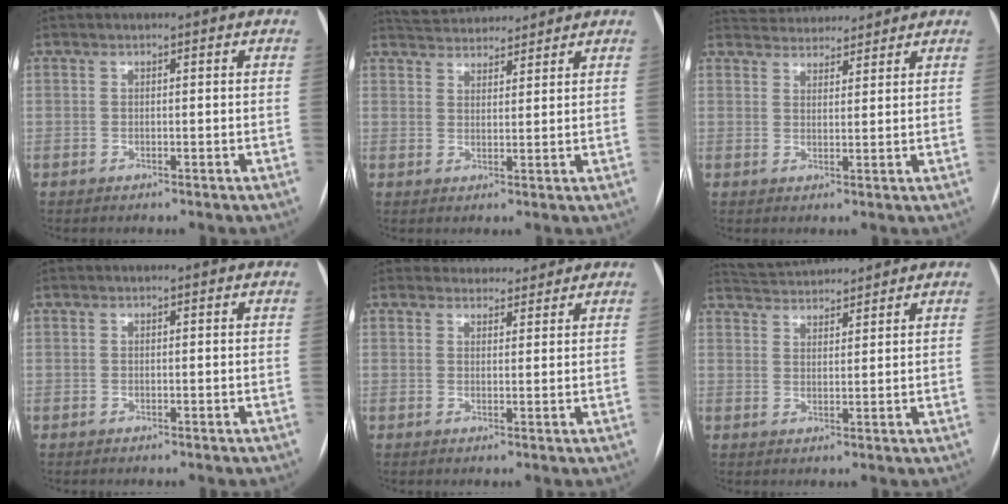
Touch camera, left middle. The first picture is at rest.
{"total": 8.2, "force": [7.9, 1.7, 1.8], "torque": [-0.036, 0.024, 0.122]}
{"total": 7.9, "force": [7.5, 1.9, 1.4], "torque": [-0.021, 0.022, 0.111]}
{"total": 0.0}
{"total": 4.8, "force": [4.5, 1.6, 0.1], "torque": [0.005, 0.009, 0.057]}
{"total": 6.9, "force": [6.8, 0.5, 1.1], "torque": [-0.031, 0.027, 0.113]}